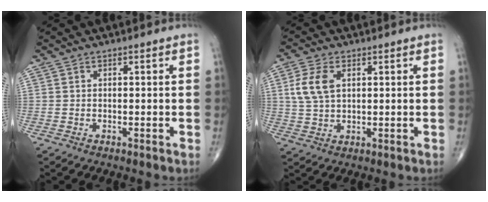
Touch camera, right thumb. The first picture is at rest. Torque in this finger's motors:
{"motor_torque": [-0.54, 0.60, 0.17, -0.08, 0.04]}